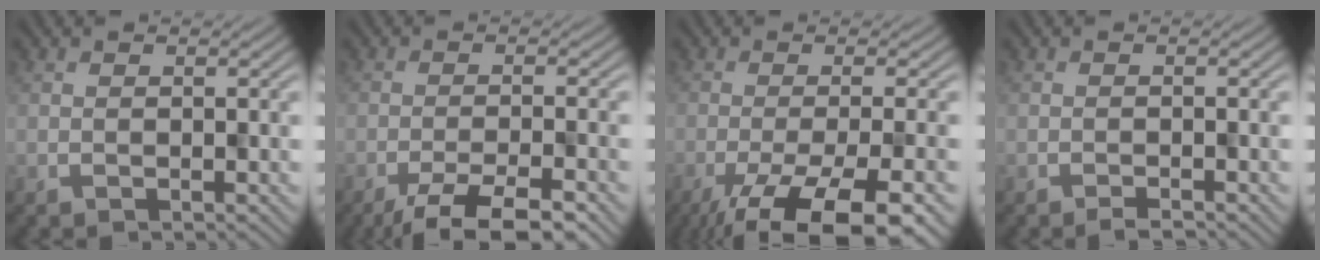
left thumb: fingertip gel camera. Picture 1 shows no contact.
{"total": 6.5, "force": [-4.8, 1.2, 4.3], "torque": [-0.068, 0.002, -0.078]}
{"total": 13.9, "force": [-9.6, 3.9, 9.3], "torque": [-0.158, -0.040, -0.131]}
{"total": 1.0, "force": [-1.0, -0.1, 0.3], "torque": [-0.003, 0.003, -0.019]}